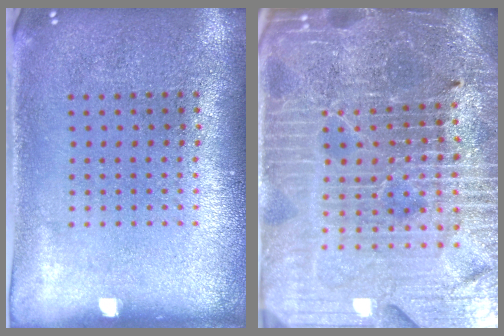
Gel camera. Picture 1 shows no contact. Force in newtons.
{"total": 5.9, "press": 5.3, "slide": 2.4}